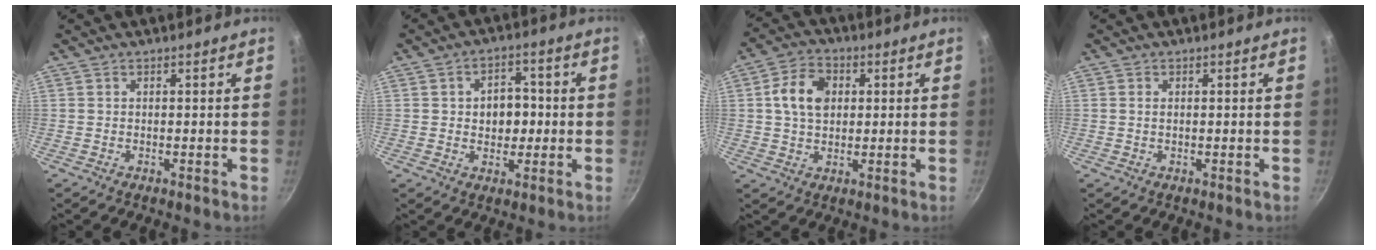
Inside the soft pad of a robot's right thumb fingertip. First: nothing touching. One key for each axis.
{"total": 6.7, "fx": 0.1, "fy": 5.0, "fz": 4.5, "tx": -0.033, "ty": 0.007, "tz": -0.001}
{"total": 8.5, "fx": 1.6, "fy": 6.2, "fz": 5.7, "tx": -0.084, "ty": 0.009, "tz": 0.022}
{"total": 0.7, "fx": 0.1, "fy": 0.3, "fz": 0.6, "tx": -0.011, "ty": 0.000, "tz": 0.003}